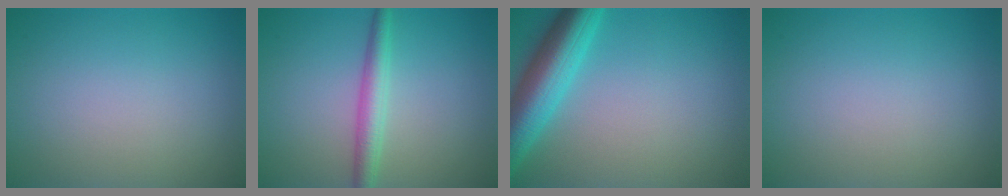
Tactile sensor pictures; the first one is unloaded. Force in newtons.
{"total": 2.9, "press": 2.9, "slide": 0.1}
{"total": 6.8, "press": 6.8, "slide": 0.2}
{"total": 0.0}